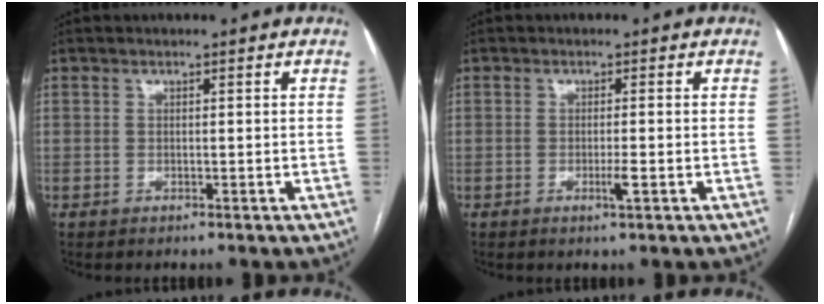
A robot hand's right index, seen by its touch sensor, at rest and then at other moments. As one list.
[{"total": 2.1, "force": [-0.7, -0.2, 2.0], "torque": [-0.038, -0.006, -0.013]}]